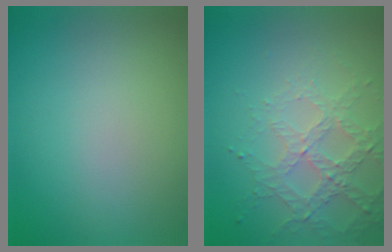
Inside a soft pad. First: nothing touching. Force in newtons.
{"total": 3.3, "press": 3.2, "slide": 0.6}